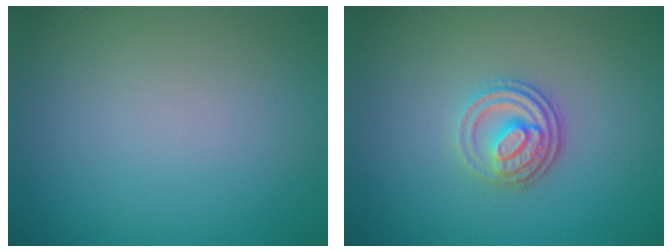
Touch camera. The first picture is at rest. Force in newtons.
{"total": 3.3, "press": 2.7, "slide": 2.0}